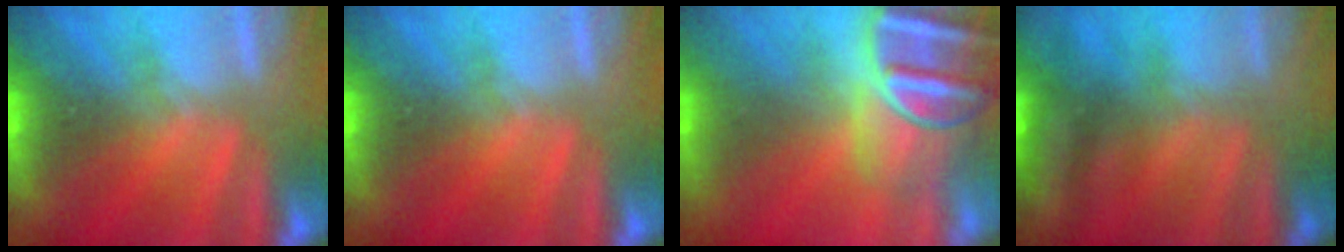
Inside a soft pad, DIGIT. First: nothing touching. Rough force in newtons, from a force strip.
{"total": 0.0}
{"total": 9.4}
{"total": 2.4}